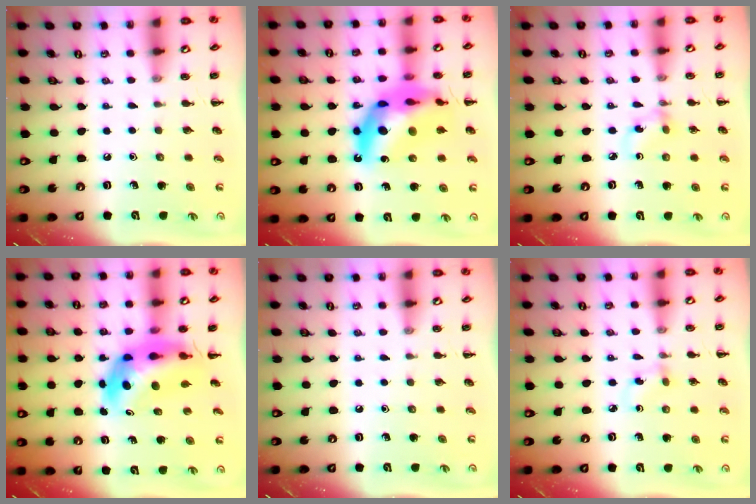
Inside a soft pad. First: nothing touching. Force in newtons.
{"total": 19.5, "press": 18.8, "slide": 5.0}
{"total": 2.9, "press": 2.7, "slide": 0.9}
{"total": 7.7, "press": 7.2, "slide": 2.5}
{"total": 0.0}
{"total": 2.8, "press": 2.5, "slide": 1.2}